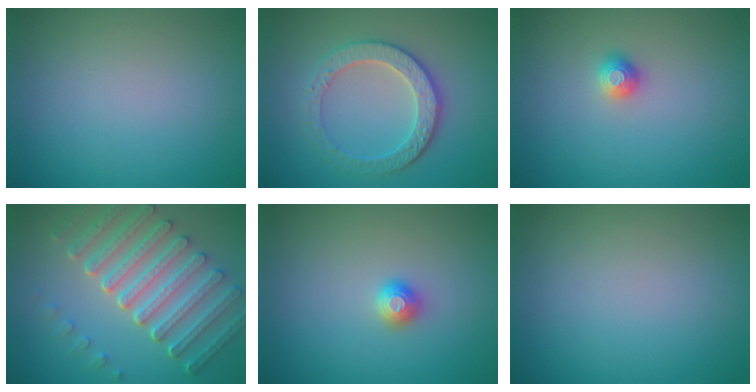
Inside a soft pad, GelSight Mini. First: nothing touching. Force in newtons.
{"total": 4.2, "press": 3.5, "slide": 2.3}
{"total": 1.2, "press": 1.1, "slide": 0.2}
{"total": 7.5, "press": 5.7, "slide": 4.9}
{"total": 1.2, "press": 1.2, "slide": 0.2}
{"total": 0.0}